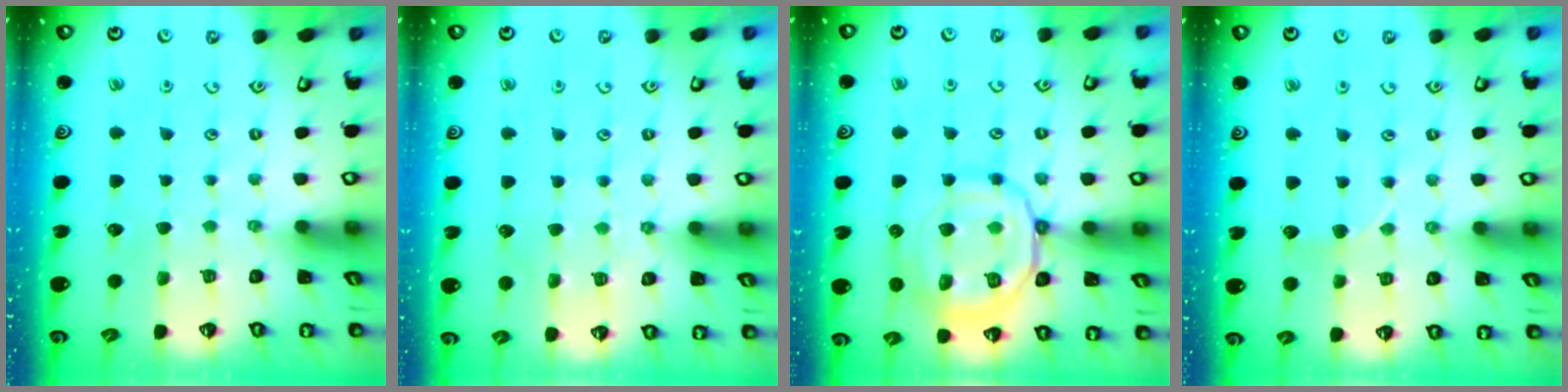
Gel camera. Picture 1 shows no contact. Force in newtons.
{"total": 6.5, "press": 6.4, "slide": 0.6}
{"total": 15.3, "press": 15.3, "slide": 1.4}
{"total": 4.5, "press": 4.4, "slide": 0.5}